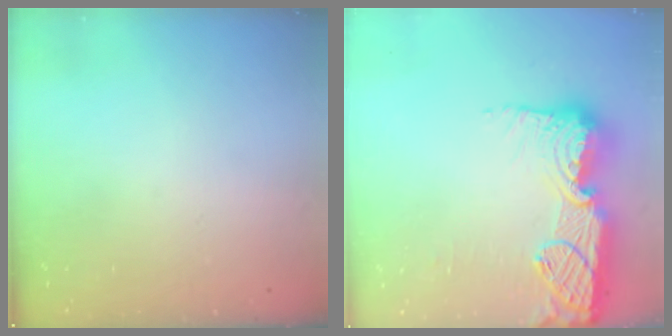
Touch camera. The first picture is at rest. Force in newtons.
{"total": 21.2, "press": 21.2, "slide": 1.2}